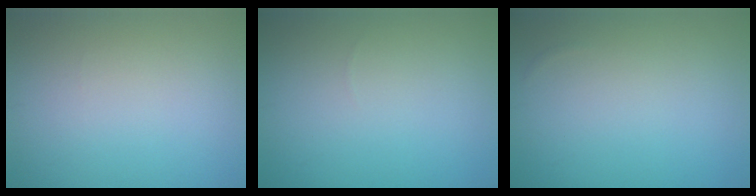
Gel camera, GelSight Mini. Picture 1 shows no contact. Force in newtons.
{"total": 0.0}
{"total": 0.0}